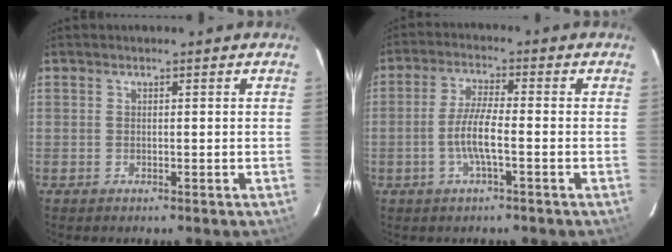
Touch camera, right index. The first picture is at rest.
{"total": 5.9, "force": [-1.8, 0.6, 5.6], "torque": [-0.116, 0.002, -0.037]}